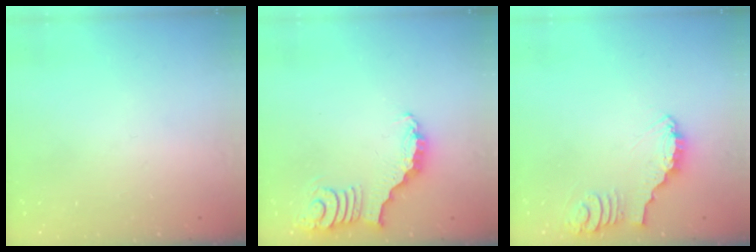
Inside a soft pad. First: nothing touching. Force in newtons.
{"total": 3.6, "press": 3.5, "slide": 0.7}
{"total": 2.8, "press": 2.8, "slide": 0.1}